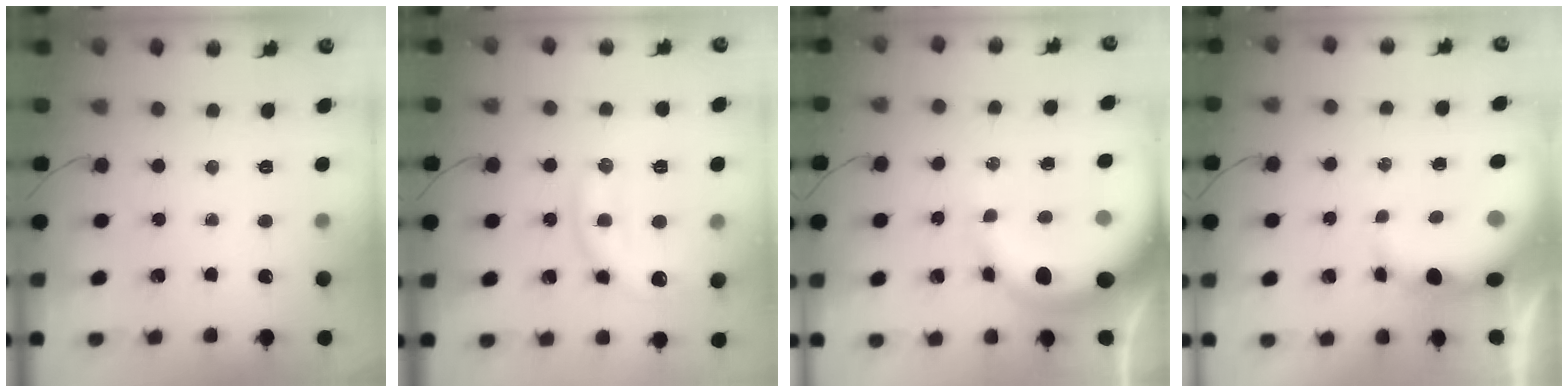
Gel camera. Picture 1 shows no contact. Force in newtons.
{"total": 12.1, "press": 12.1, "slide": 0.4}
{"total": 11.7, "press": 11.4, "slide": 2.5}
{"total": 8.3, "press": 8.1, "slide": 1.5}